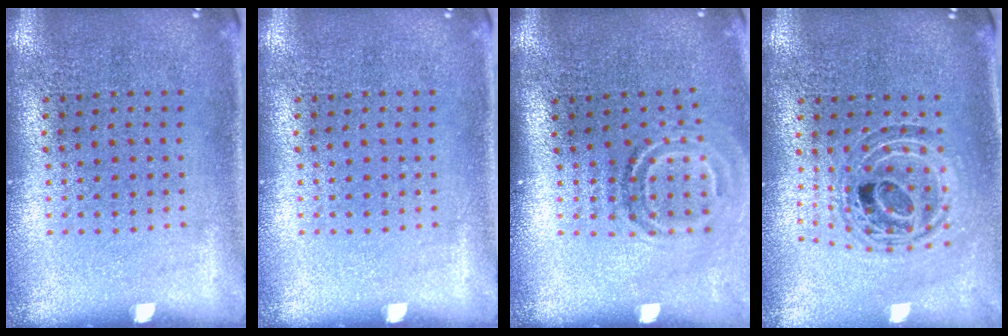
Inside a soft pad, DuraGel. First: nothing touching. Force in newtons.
{"total": 0.0}
{"total": 1.8, "press": 1.1, "slide": 1.4}
{"total": 0.9, "press": 0.9, "slide": 0.2}